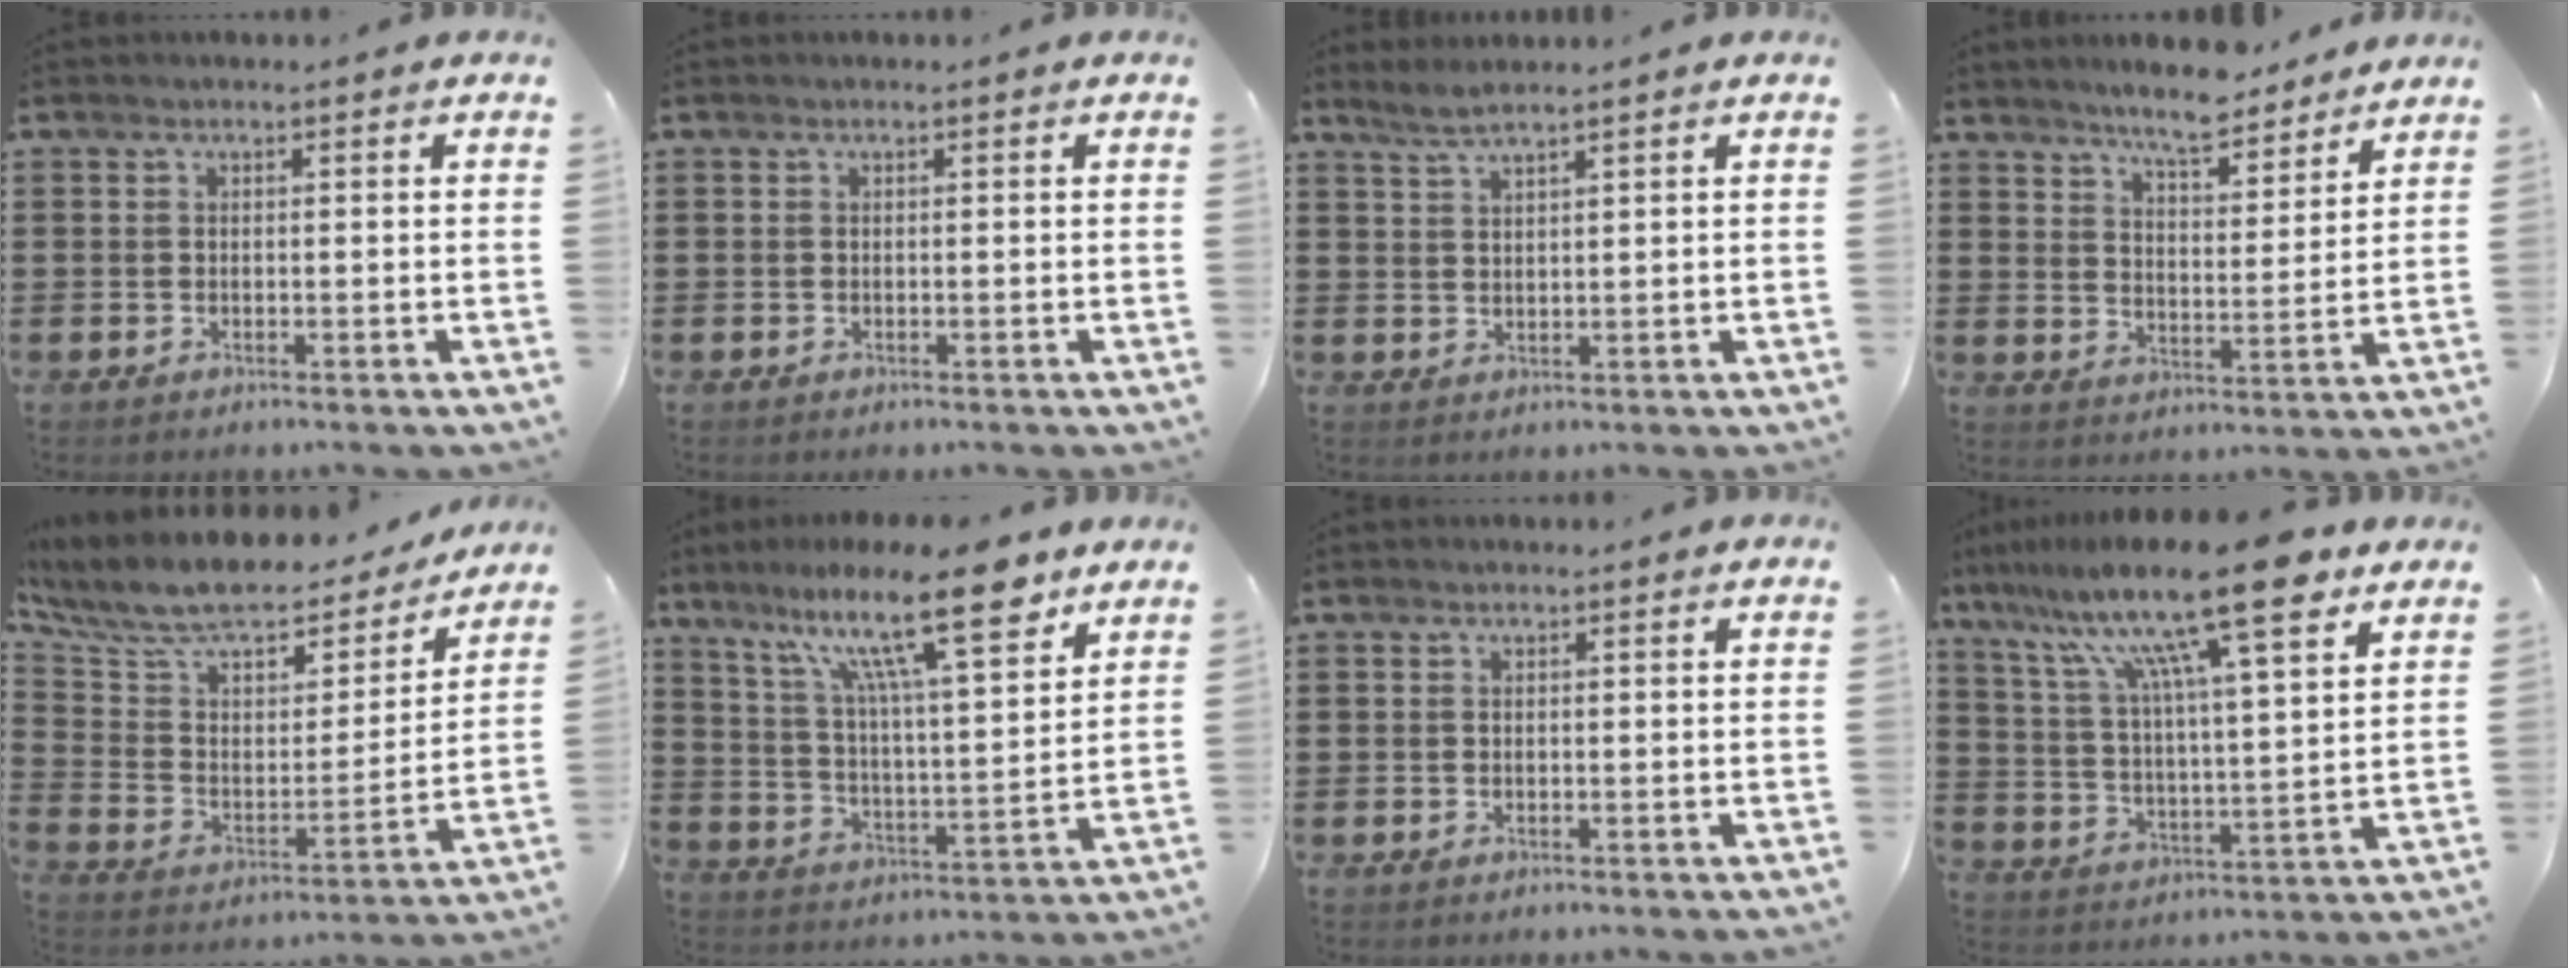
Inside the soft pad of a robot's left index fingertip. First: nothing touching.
{"total": 0.0}
{"total": 2.4, "force": [2.0, -0.2, 1.2], "torque": [-0.027, 0.002, 0.038]}
{"total": 6.5, "force": [6.1, 0.6, 2.3], "torque": [-0.058, -0.029, 0.107]}
{"total": 9.6, "force": [8.1, 2.9, 4.3], "torque": [-0.122, -0.056, 0.139]}
{"total": 15.9, "force": [10.6, 3.4, 11.3], "torque": [-0.208, -0.038, 0.174]}
{"total": 0.0}
{"total": 17.5, "force": [12.3, 2.5, 12.1], "torque": [-0.239, -0.052, 0.203]}